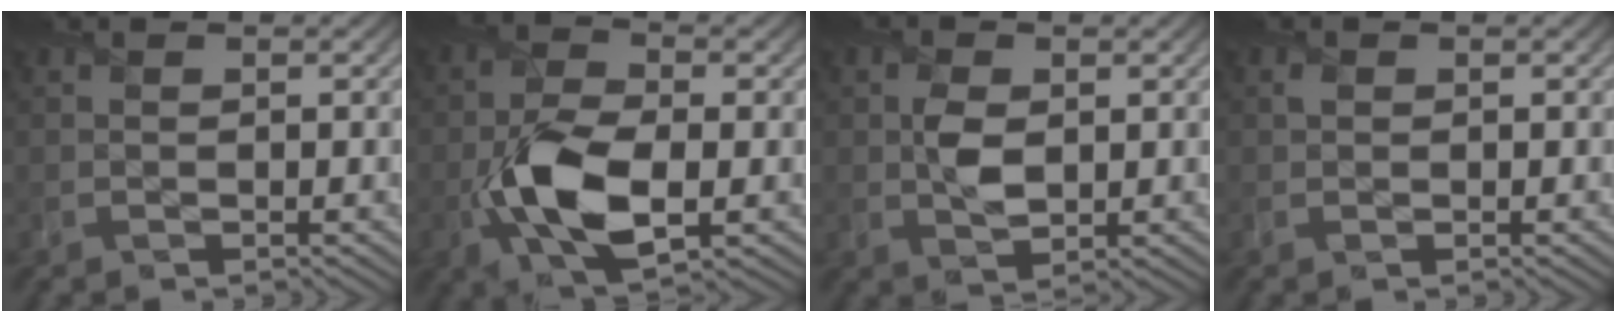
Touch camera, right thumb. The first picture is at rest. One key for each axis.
{"total": 8.9, "fx": -2.4, "fy": 4.5, "fz": 7.2, "tx": -0.153, "ty": -0.009, "tz": -0.050}
{"total": 3.5, "fx": 0.4, "fy": 2.3, "fz": 2.6, "tx": -0.059, "ty": -0.004, "tz": 0.008}
{"total": 0.6, "fx": 0.3, "fy": 0.5, "fz": 0.0, "tx": 0.000, "ty": -0.001, "tz": 0.002}